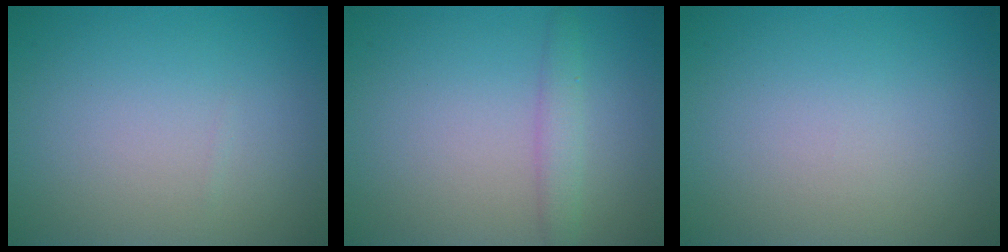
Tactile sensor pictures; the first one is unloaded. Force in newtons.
{"total": 1.9, "press": 1.9, "slide": 0.1}
{"total": 0.0}